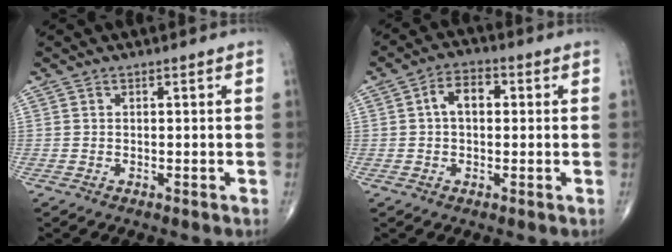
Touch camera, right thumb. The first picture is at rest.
{"total": 5.6, "force": [0.6, 3.5, 4.2], "torque": [-0.063, 0.019, 0.003]}